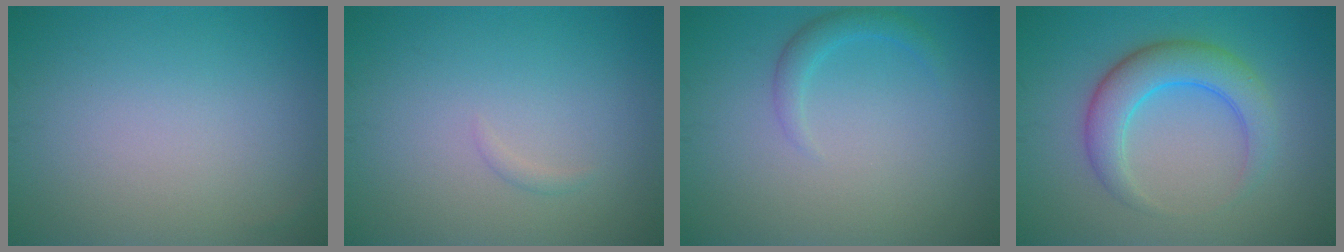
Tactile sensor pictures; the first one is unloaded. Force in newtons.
{"total": 0.5, "press": 0.5, "slide": 0.0}
{"total": 1.6, "press": 1.6, "slide": 0.1}
{"total": 4.1, "press": 4.1, "slide": 0.1}